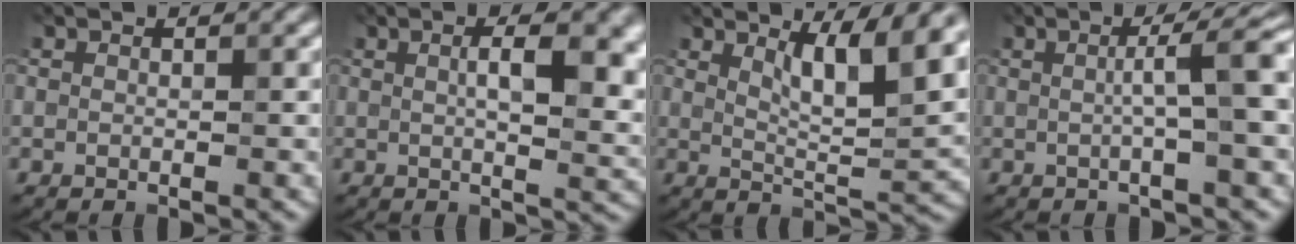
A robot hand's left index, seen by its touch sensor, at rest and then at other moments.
{"total": 7.5, "force": [1.6, 2.5, 6.8], "torque": [-0.097, 0.008, 0.027]}
{"total": 6.0, "force": [3.0, 1.2, 5.0], "torque": [-0.085, -0.004, 0.052]}
{"total": 4.1, "force": [0.4, 0.2, 4.1], "torque": [-0.066, 0.016, 0.001]}